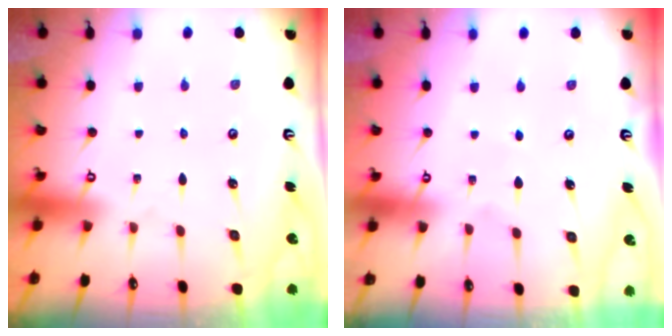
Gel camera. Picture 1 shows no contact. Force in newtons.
{"total": 3.3, "press": 3.3, "slide": 0.5}